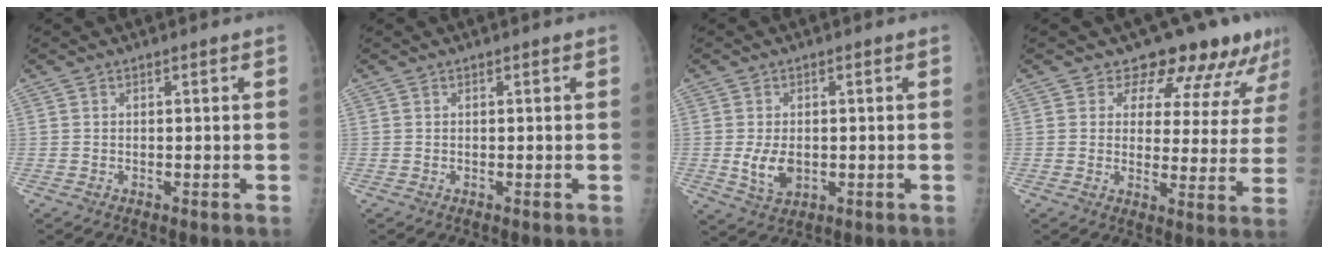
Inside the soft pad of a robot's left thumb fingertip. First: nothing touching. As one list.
[{"total": 0.0}, {"total": 5.5, "force": [-0.6, 3.6, 4.1], "torque": [-0.069, -0.009, -0.001]}, {"total": 13.0, "force": [11.0, 5.9, 3.8], "torque": [0.001, -0.065, 0.121]}]